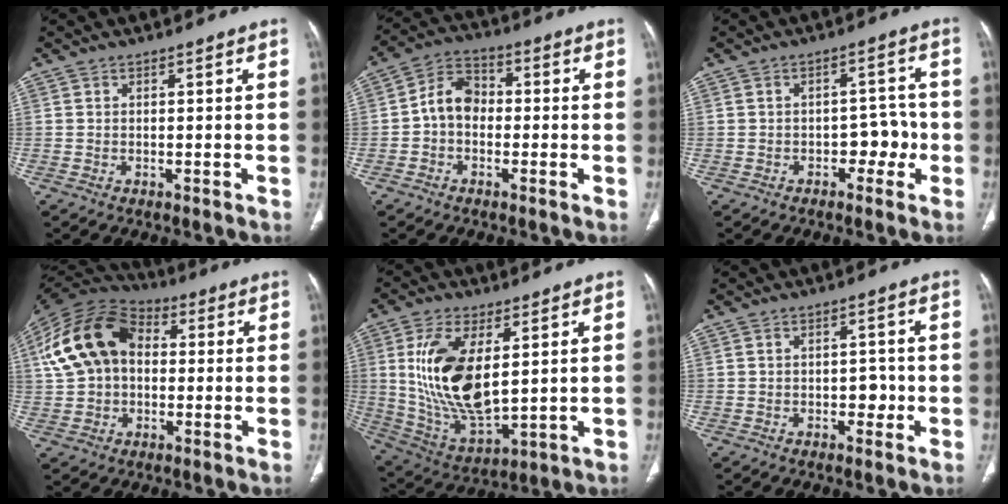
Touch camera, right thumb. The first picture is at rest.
{"total": 7.1, "force": [-0.8, 5.4, 4.6], "torque": [-0.062, 0.027, -0.031]}
{"total": 4.9, "force": [-1.7, 3.3, 3.1], "torque": [-0.014, 0.027, -0.027]}
{"total": 17.0, "force": [2.4, 12.3, 11.6], "torque": [-0.211, 0.032, 0.033]}
{"total": 17.7, "force": [3.7, 8.5, 15.1], "torque": [-0.290, -0.024, 0.086]}
{"total": 2.6, "force": [-0.6, 1.8, 1.7], "torque": [-0.009, 0.006, -0.009]}